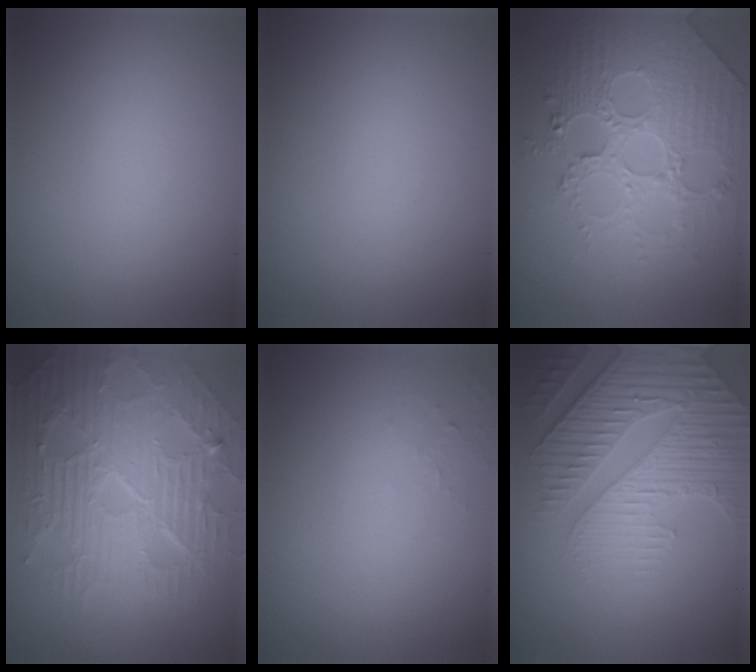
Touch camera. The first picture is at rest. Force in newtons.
{"total": 0.0}
{"total": 5.2, "press": 5.0, "slide": 1.6}
{"total": 10.2, "press": 6.6, "slide": 7.8}
{"total": 0.6, "press": 0.6, "slide": 0.1}
{"total": 6.6, "press": 5.2, "slide": 4.1}